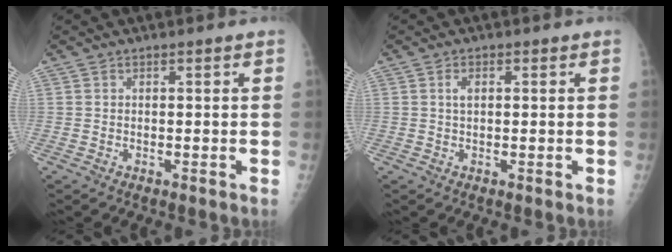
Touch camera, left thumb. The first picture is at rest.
{"total": 1.6, "force": [0.4, 0.8, 1.3], "torque": [-0.023, 0.002, 0.006]}